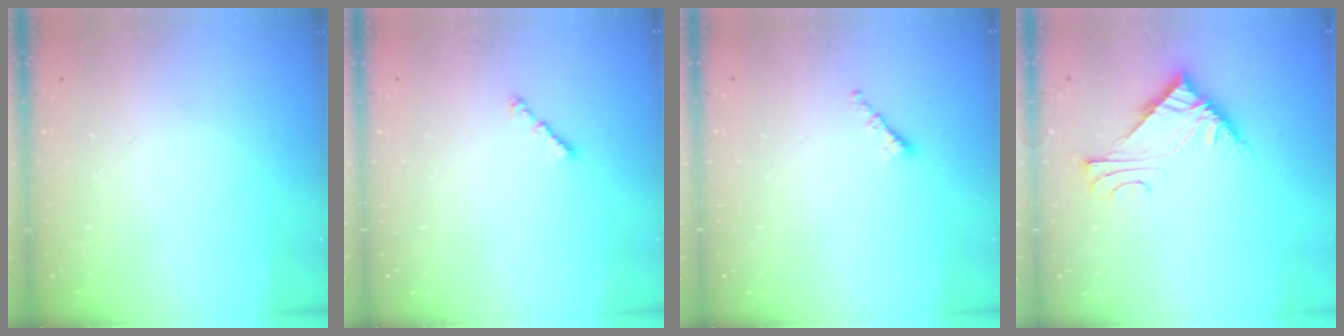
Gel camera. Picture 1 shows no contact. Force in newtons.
{"total": 1.6, "press": 1.5, "slide": 0.5}
{"total": 1.3, "press": 1.2, "slide": 0.5}
{"total": 6.9, "press": 6.8, "slide": 0.5}